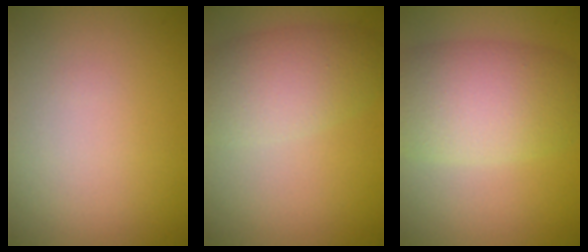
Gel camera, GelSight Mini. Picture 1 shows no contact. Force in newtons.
{"total": 5.0, "press": 5.0, "slide": 0.1}
{"total": 7.5, "press": 7.5, "slide": 0.2}